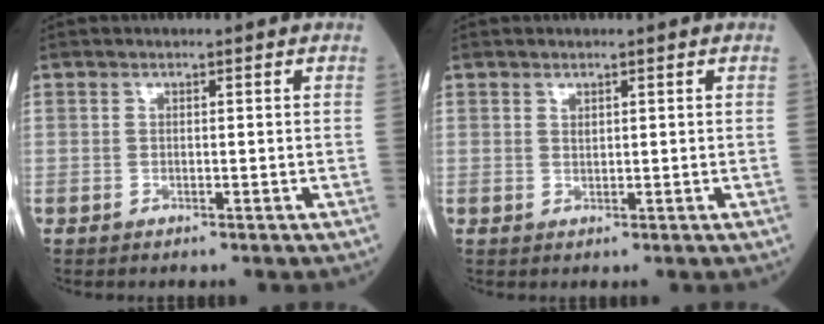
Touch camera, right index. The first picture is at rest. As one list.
[{"total": 0.6, "force": [0.5, 0.2, 0.3], "torque": [-0.008, -0.003, 0.012]}]